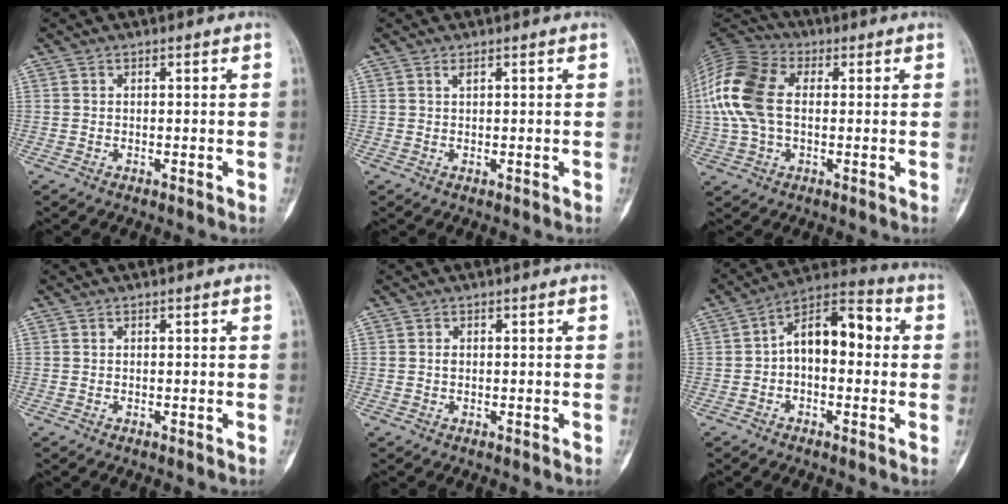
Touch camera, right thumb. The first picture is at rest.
{"total": 0.6, "force": [0.4, 0.0, 0.5], "torque": [-0.009, 0.000, 0.006]}
{"total": 15.6, "force": [1.5, 9.8, 12.0], "torque": [-0.266, 0.027, 0.022]}
{"total": 0.0}
{"total": 0.8, "force": [0.1, 0.6, 0.5], "torque": [-0.008, 0.001, 0.002]}
{"total": 11.8, "force": [0.5, 6.6, 9.8], "torque": [-0.128, 0.043, -0.005]}